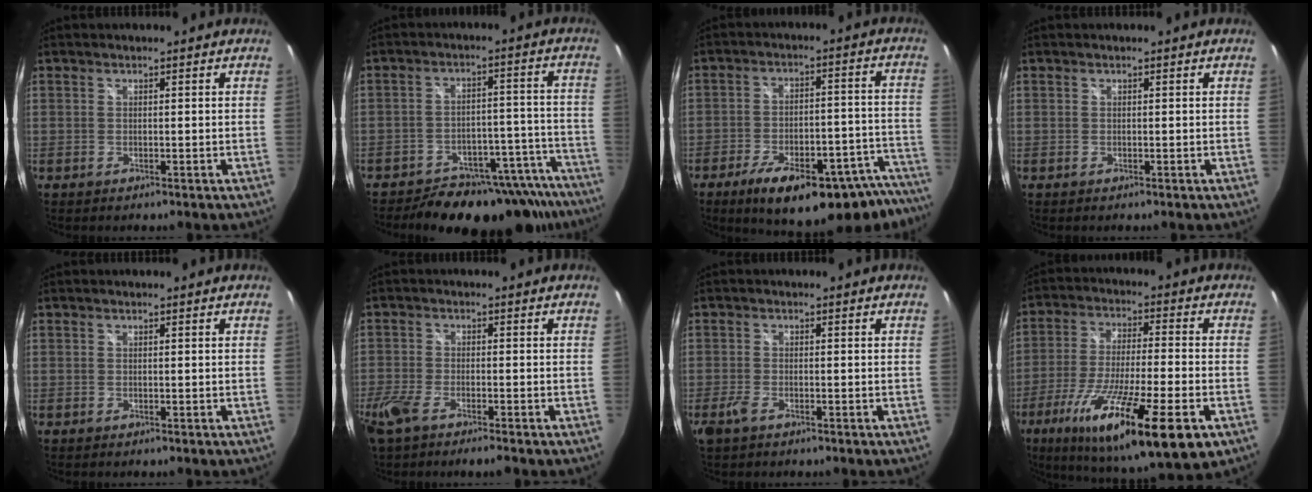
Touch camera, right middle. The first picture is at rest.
{"total": 22.5, "force": [-19.5, 8.7, 7.0], "torque": [-0.096, 0.045, -0.229]}
{"total": 25.6, "force": [-20.0, 7.0, 14.3], "torque": [-0.178, -0.004, -0.260]}
{"total": 0.0}
{"total": 0.0}
{"total": 8.3, "force": [-5.8, 2.2, 5.5], "torque": [-0.140, -0.029, -0.113]}
{"total": 2.6, "force": [-1.7, 1.0, 1.7], "torque": [-0.042, -0.006, -0.033]}
{"total": 22.9, "force": [-10.7, 3.6, 19.9], "torque": [-0.357, -0.060, -0.179]}